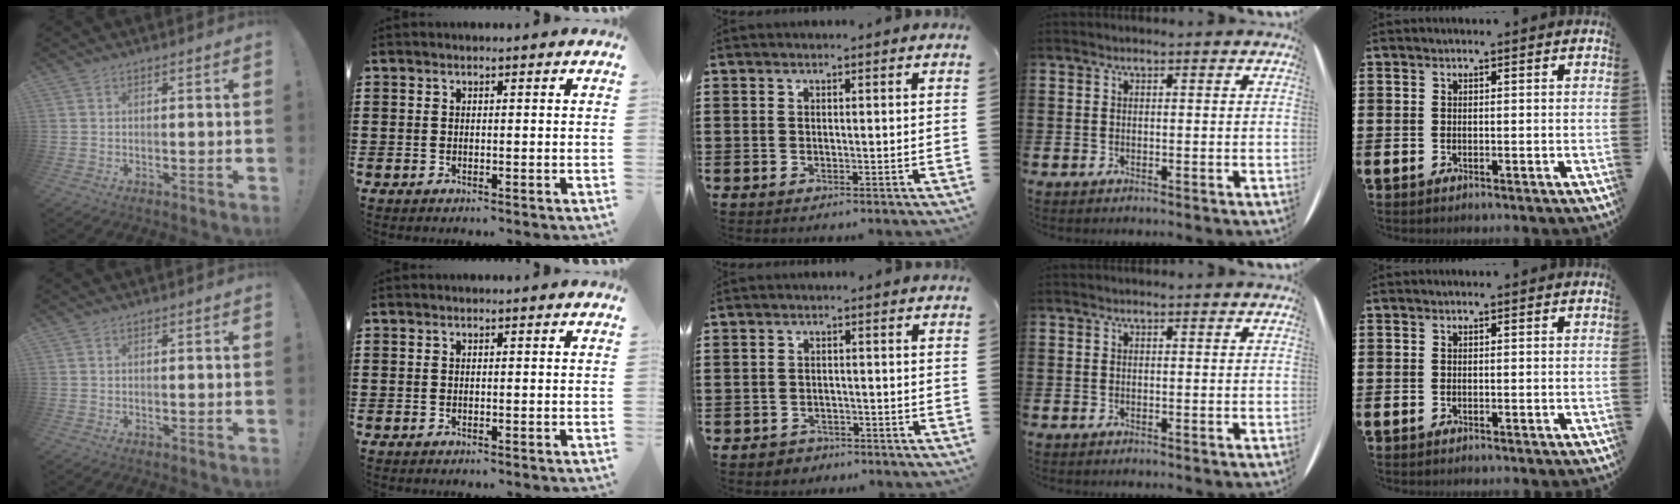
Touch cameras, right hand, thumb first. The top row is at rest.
{"middle": {"total": 1.4, "force": [-1.3, 0.7, -0.1], "torque": [-0.004, 0.003, -0.030]}}